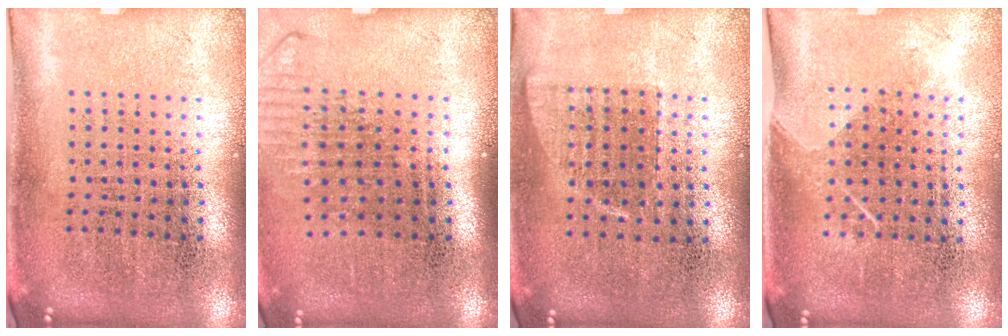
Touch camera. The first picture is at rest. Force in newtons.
{"total": 1.3, "press": 1.0, "slide": 0.7}
{"total": 0.6, "press": 0.6, "slide": 0.1}
{"total": 1.2, "press": 0.9, "slide": 0.8}